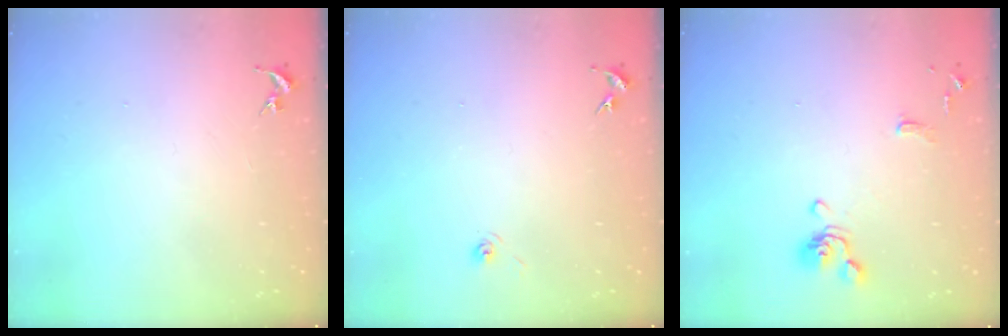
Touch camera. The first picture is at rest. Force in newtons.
{"total": 3.2, "press": 2.7, "slide": 1.7}
{"total": 10.3, "press": 10.2, "slide": 1.3}